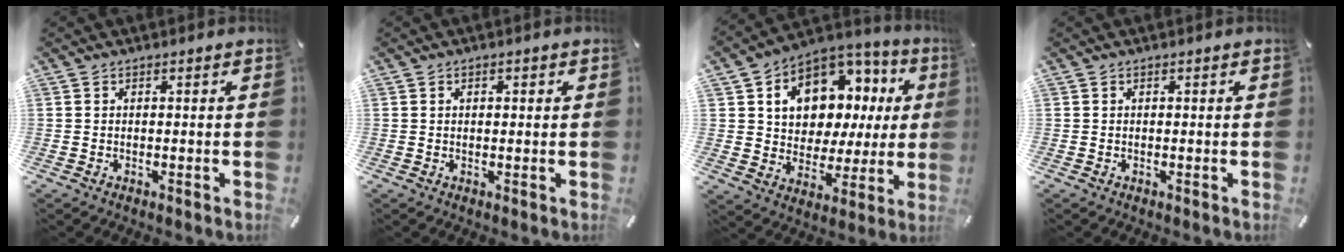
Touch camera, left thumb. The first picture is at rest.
{"total": 1.1, "force": [0.3, 0.7, 0.9], "torque": [-0.017, 0.005, 0.004]}
{"total": 12.6, "force": [4.9, 9.8, 6.2], "torque": [-0.098, -0.044, 0.091]}
{"total": 0.0}